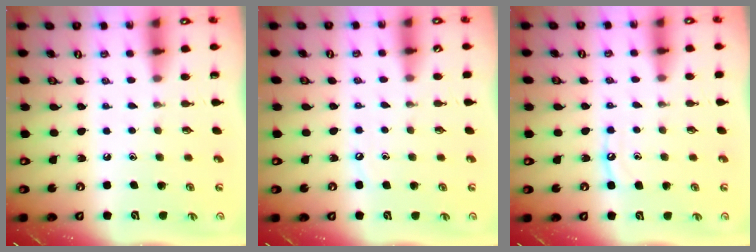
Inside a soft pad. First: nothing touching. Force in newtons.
{"total": 2.9, "press": 2.8, "slide": 0.5}
{"total": 5.9, "press": 5.9, "slide": 0.6}